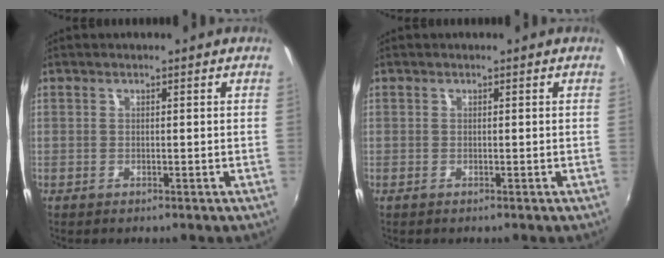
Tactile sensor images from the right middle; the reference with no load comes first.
{"total": 0.0}